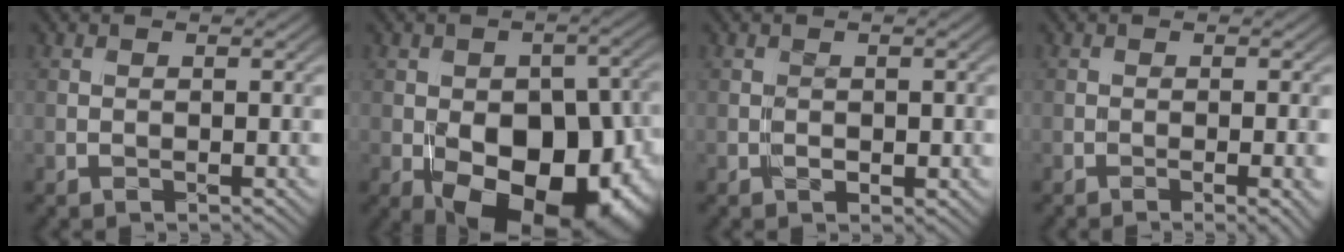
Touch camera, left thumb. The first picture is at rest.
{"total": 15.7, "force": [-5.3, 9.6, 11.2], "torque": [-0.135, -0.023, -0.069]}
{"total": 0.6, "force": [0.2, 0.6, -0.1], "torque": [0.004, -0.005, 0.008]}
{"total": 3.6, "force": [-1.5, 0.6, 3.2], "torque": [-0.043, -0.008, -0.012]}